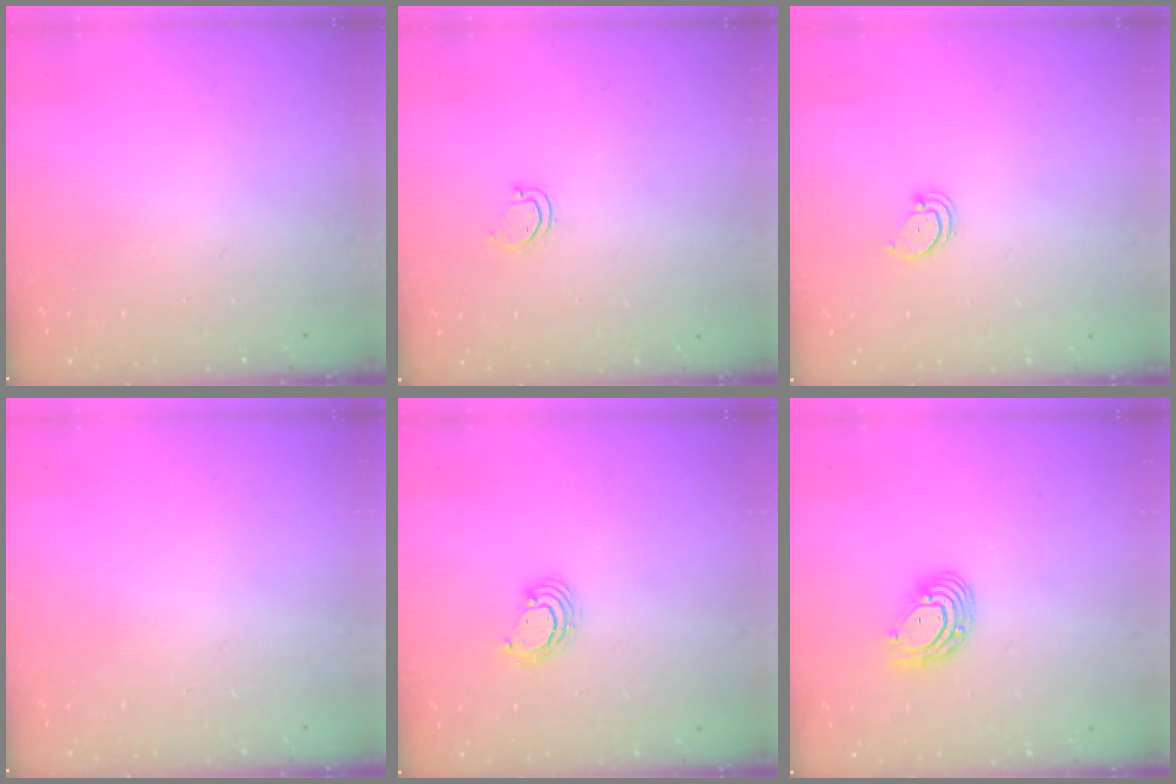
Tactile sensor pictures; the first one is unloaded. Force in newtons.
{"total": 3.0, "press": 3.0, "slide": 0.2}
{"total": 1.4, "press": 1.3, "slide": 0.1}
{"total": 0.0}
{"total": 3.2, "press": 3.2, "slide": 0.1}
{"total": 9.6, "press": 9.4, "slide": 1.9}